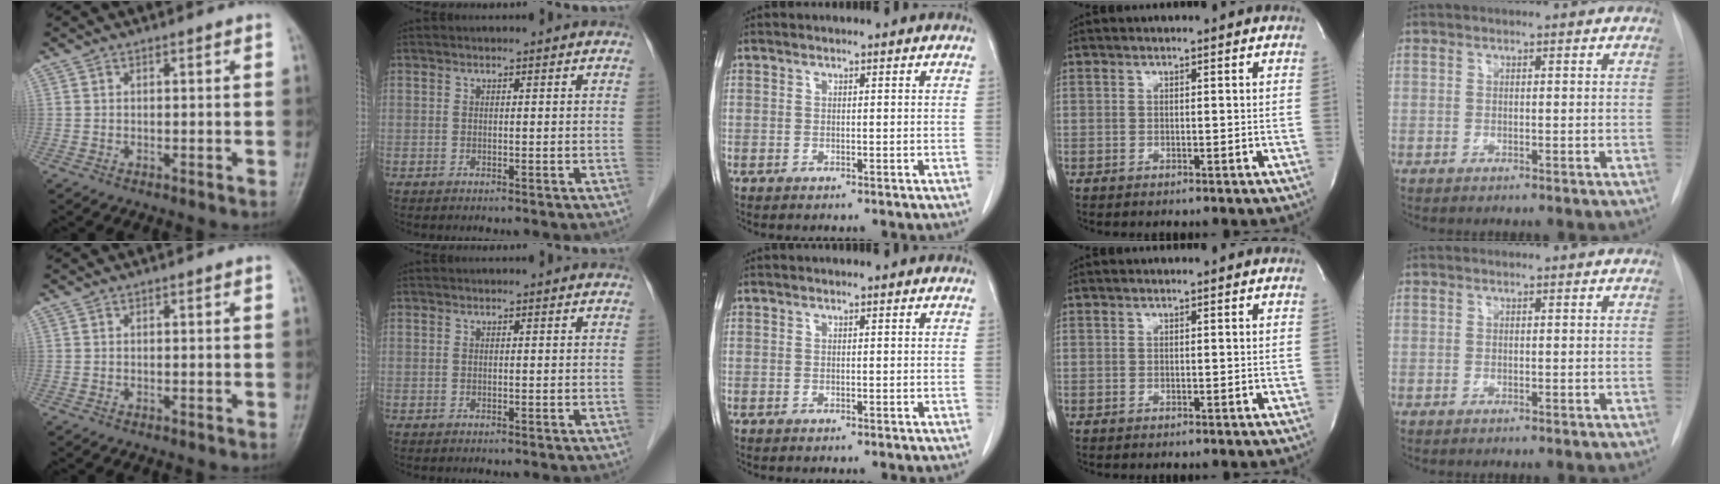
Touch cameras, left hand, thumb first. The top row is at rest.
{}